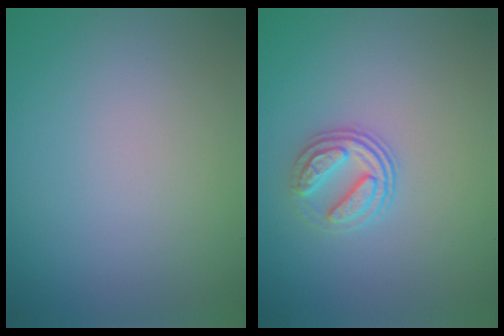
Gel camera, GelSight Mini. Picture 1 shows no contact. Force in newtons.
{"total": 2.9, "press": 2.6, "slide": 1.3}